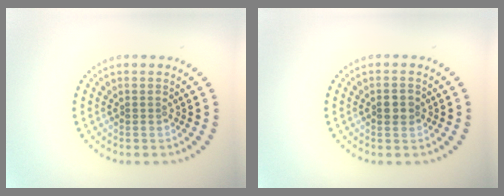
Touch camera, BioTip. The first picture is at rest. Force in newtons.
{"total": 1.6, "press": 1.6, "slide": 0.2}